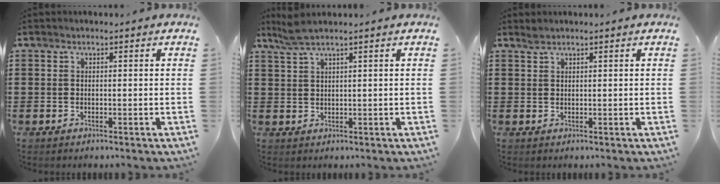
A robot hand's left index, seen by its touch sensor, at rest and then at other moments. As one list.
[{"total": 2.6, "force": [1.9, 0.1, 1.9], "torque": [-0.040, 0.000, 0.035]}, {"total": 1.1, "force": [1.0, 0.1, 0.5], "torque": [-0.011, -0.001, 0.020]}]